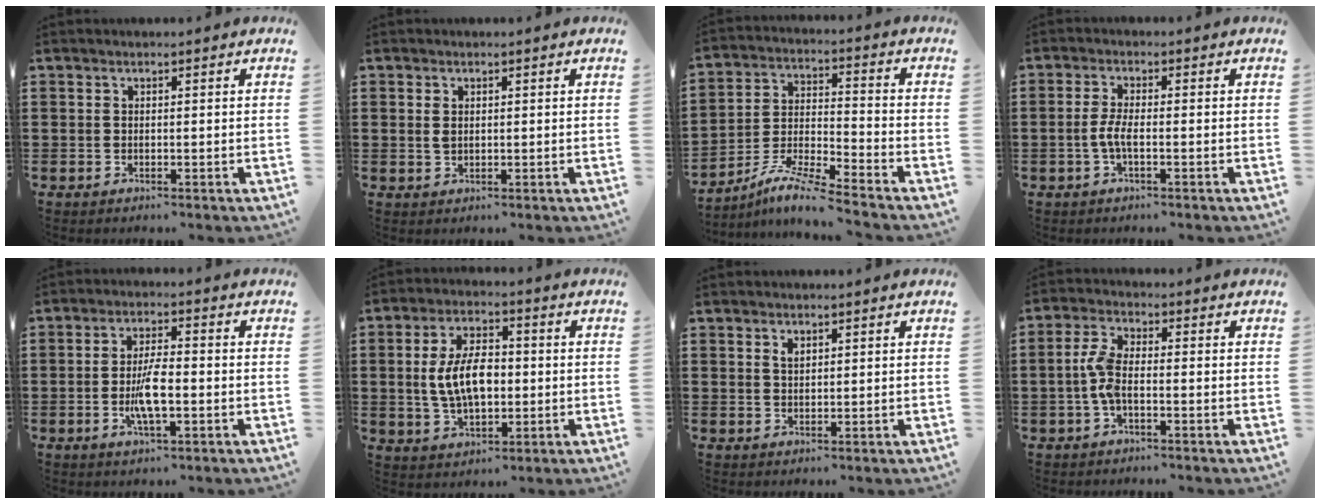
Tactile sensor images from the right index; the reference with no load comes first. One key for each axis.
{"total": 1.5, "fx": 0.5, "fy": 1.0, "fz": 1.1, "tx": -0.024, "ty": 0.004, "tz": 0.008}
{"total": 7.1, "fx": -6.5, "fy": -0.4, "fz": 2.9, "tx": -0.071, "ty": -0.014, "tz": -0.132}
{"total": 3.4, "fx": -1.0, "fy": 0.8, "fz": 3.1, "tx": -0.078, "ty": -0.005, "tz": -0.025}
{"total": 6.0, "fx": -1.3, "fy": 1.8, "fz": 5.6, "tx": -0.124, "ty": -0.005, "tz": -0.032}
{"total": 8.5, "fx": 0.0, "fy": 4.7, "fz": 7.1, "tx": -0.147, "ty": 0.005, "tz": -0.008}
{"total": 1.3, "fx": 0.7, "fy": 0.8, "fz": 0.8, "tx": -0.018, "ty": 0.004, "tz": 0.013}
{"total": 4.9, "fx": -1.0, "fy": 2.0, "fz": 4.3, "tx": -0.113, "ty": -0.005, "tz": -0.028}